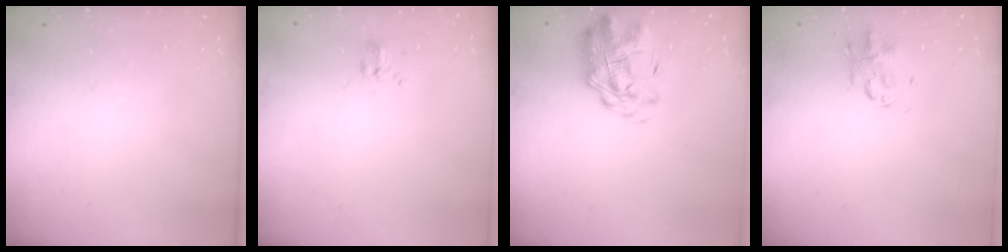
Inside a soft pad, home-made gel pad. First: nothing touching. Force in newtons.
{"total": 2.1, "press": 1.8, "slide": 1.1}
{"total": 2.6, "press": 2.2, "slide": 1.3}
{"total": 2.8, "press": 2.8, "slide": 0.6}